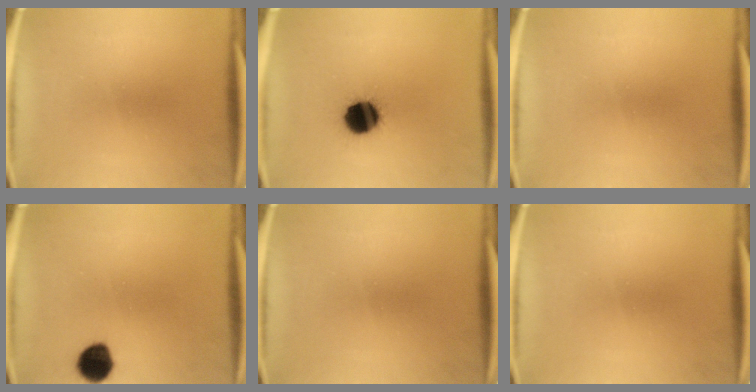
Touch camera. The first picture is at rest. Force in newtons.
{"total": 12.1}
{"total": 0.0}
{"total": 7.8}
{"total": 0.0}
{"total": 0.0}